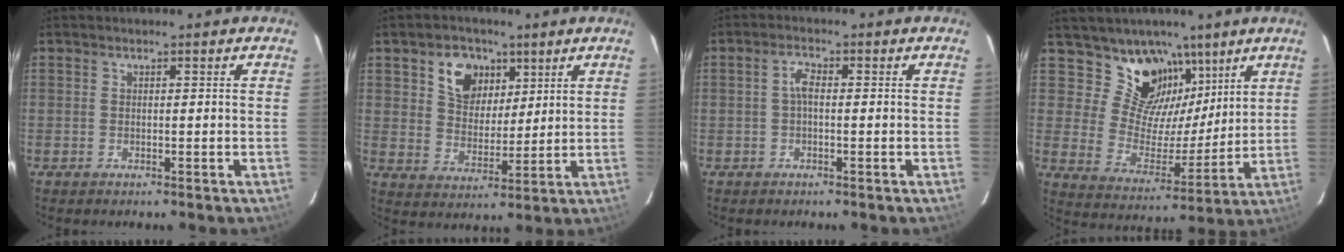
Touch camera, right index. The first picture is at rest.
{"total": 9.0, "force": [4.4, 6.6, 4.2], "torque": [-0.075, 0.018, 0.083]}
{"total": 2.3, "force": [-0.2, 1.0, 2.1], "torque": [-0.044, 0.009, -0.003]}
{"total": 14.0, "force": [9.1, 9.0, 5.5], "torque": [-0.092, -0.012, 0.168]}